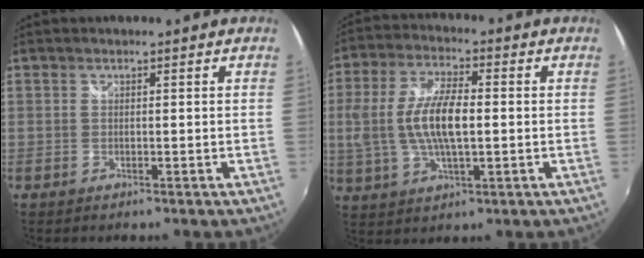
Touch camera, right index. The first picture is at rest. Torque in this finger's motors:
{"motor_torque": [0.53, -0.03, 0.40, 0.21]}